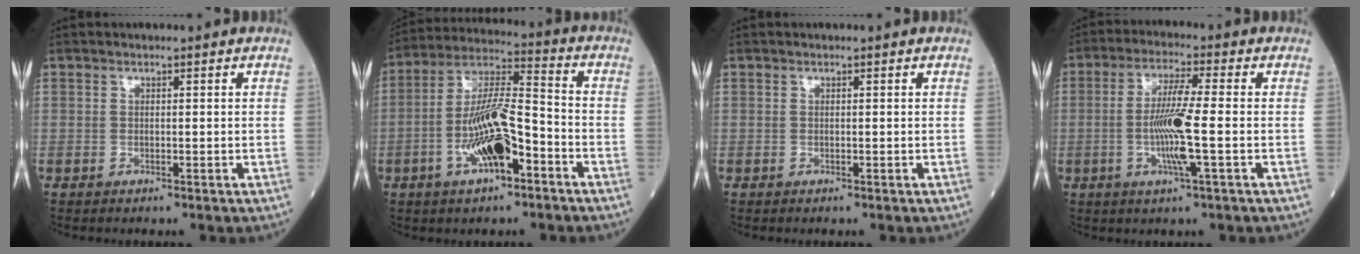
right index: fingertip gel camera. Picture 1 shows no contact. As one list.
[{"total": 12.5, "force": [-4.6, 3.4, 11.1], "torque": [-0.219, 0.012, -0.082]}, {"total": 0.0}, {"total": 8.5, "force": [-1.3, -0.2, 8.4], "torque": [-0.163, -0.005, -0.029]}]